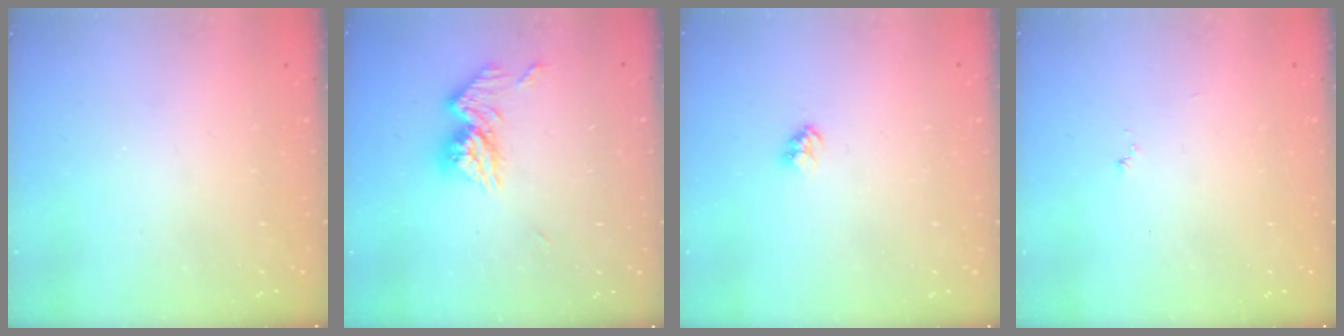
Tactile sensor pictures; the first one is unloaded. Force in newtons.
{"total": 11.2, "press": 11.1, "slide": 1.0}
{"total": 2.5, "press": 2.4, "slide": 0.4}
{"total": 3.8, "press": 3.8, "slide": 0.3}